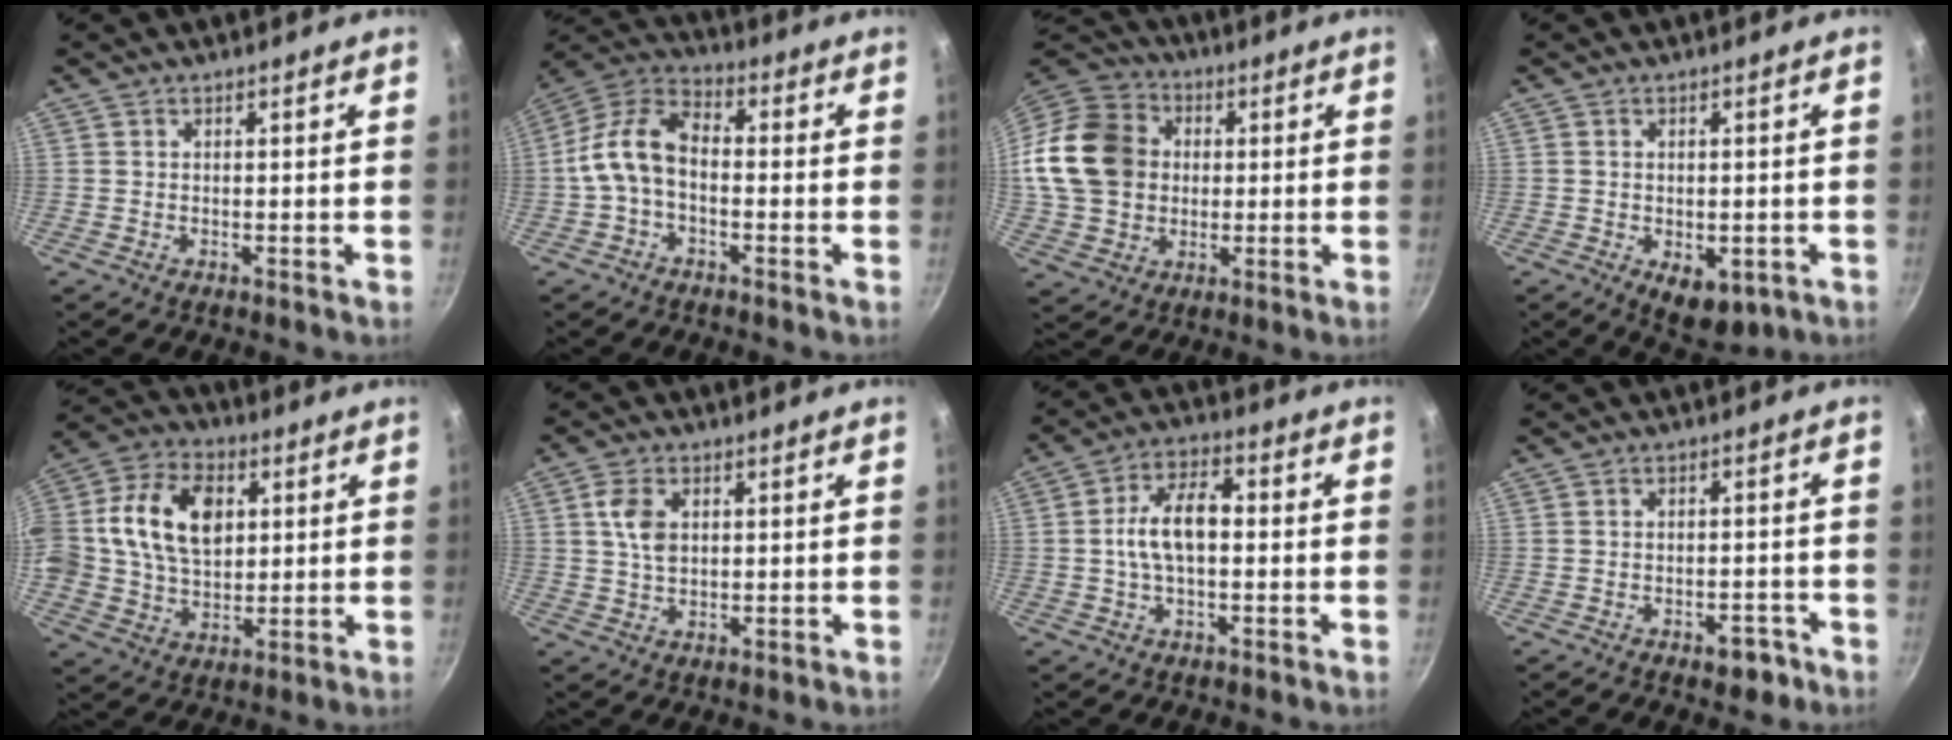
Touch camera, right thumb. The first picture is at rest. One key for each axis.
{"total": 10.4, "fx": -1.6, "fy": 6.4, "fz": 8.0, "tx": -0.147, "ty": 0.042, "tz": -0.049}
{"total": 18.7, "fx": 1.5, "fy": 15.4, "fz": 10.4, "tx": -0.178, "ty": 0.030, "tz": 0.025}
{"total": 7.1, "fx": -2.3, "fy": 4.2, "fz": 5.3, "tx": -0.052, "ty": 0.000, "tz": -0.018}
{"total": 18.3, "fx": 3.5, "fy": 12.9, "fz": 12.5, "tx": -0.212, "ty": 0.016, "tz": 0.052}
{"total": 5.8, "fx": 1.4, "fy": 3.8, "fz": 4.2, "tx": -0.074, "ty": -0.001, "tz": 0.026}
{"total": 9.8, "fx": 0.0, "fy": 5.4, "fz": 8.2, "tx": -0.132, "ty": 0.031, "tz": -0.007}
{"total": 4.2, "fx": -2.5, "fy": 2.3, "fz": 2.5, "tx": -0.018, "ty": 0.025, "tz": -0.023}